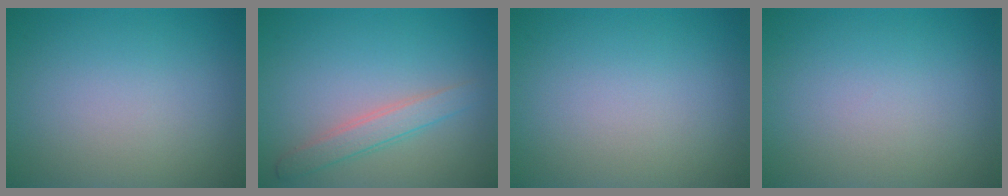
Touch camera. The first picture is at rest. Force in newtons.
{"total": 2.3, "press": 2.3, "slide": 0.1}
{"total": 0.0}
{"total": 0.0}